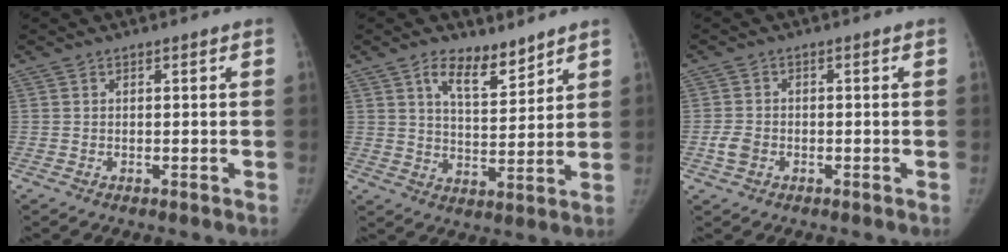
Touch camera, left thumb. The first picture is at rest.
{"total": 8.2, "force": [5.8, 3.5, 4.6], "torque": [-0.051, -0.046, 0.103]}
{"total": 2.9, "force": [-1.0, 2.2, 1.5], "torque": [-0.024, 0.006, -0.018]}